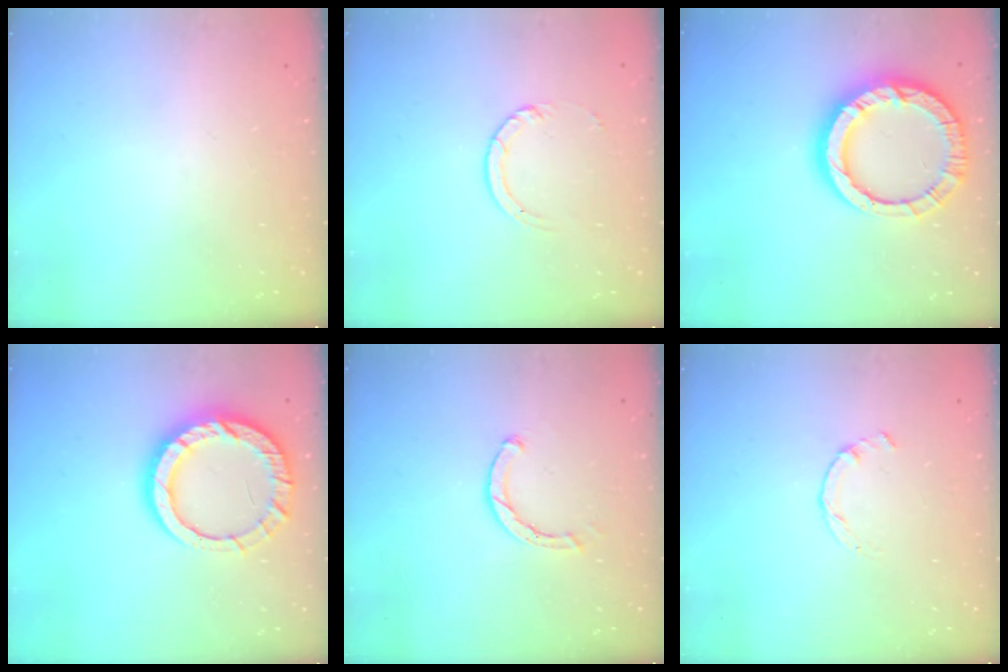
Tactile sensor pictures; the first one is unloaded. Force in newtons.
{"total": 3.0, "press": 2.9, "slide": 0.4}
{"total": 15.9, "press": 15.8, "slide": 2.2}
{"total": 15.0, "press": 14.9, "slide": 1.3}
{"total": 2.0, "press": 2.0, "slide": 0.2}
{"total": 0.0}